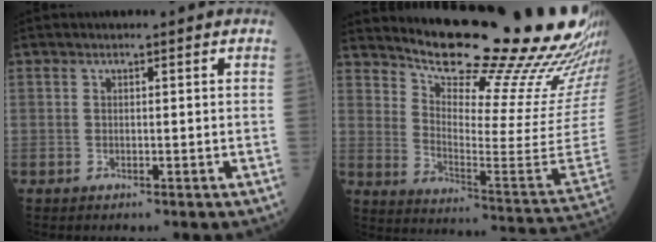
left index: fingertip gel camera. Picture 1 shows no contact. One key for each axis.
{"total": 28.2, "fx": 25.3, "fy": 2.5, "fz": 12.3, "tx": -0.191, "ty": -0.115, "tz": 0.327}